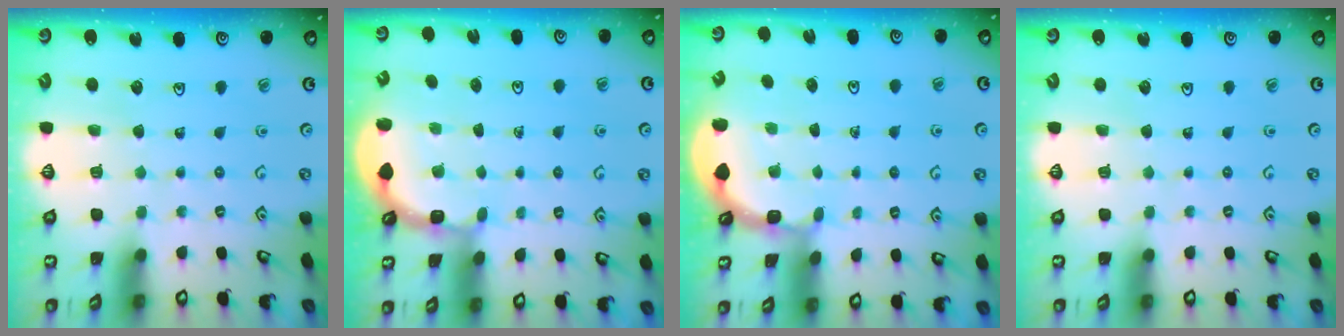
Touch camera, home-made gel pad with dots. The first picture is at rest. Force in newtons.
{"total": 1.9, "press": 1.9, "slide": 0.3}
{"total": 2.1, "press": 2.1, "slide": 0.2}
{"total": 0.0}